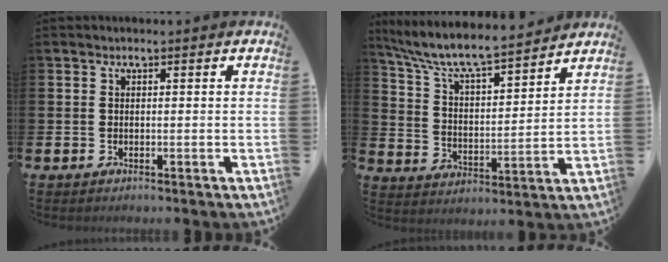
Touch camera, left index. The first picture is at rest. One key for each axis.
{"total": 7.9, "fx": 7.4, "fy": 0.9, "fz": 2.6, "tx": -0.085, "ty": -0.057, "tz": 0.125}